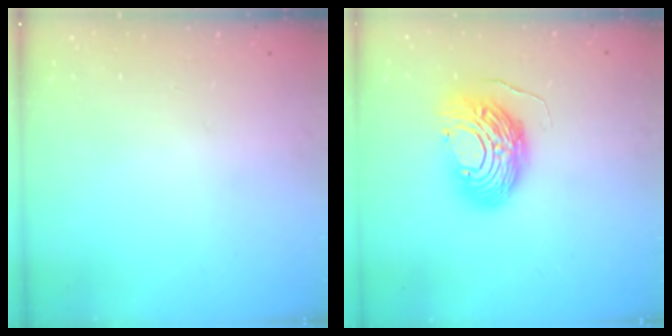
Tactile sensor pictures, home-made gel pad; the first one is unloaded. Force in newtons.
{"total": 13.1, "press": 13.1, "slide": 1.3}